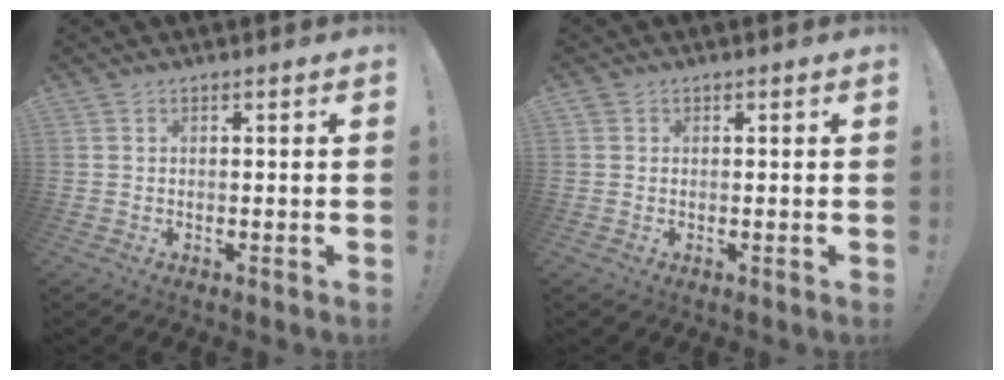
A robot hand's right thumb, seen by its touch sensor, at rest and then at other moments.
{"total": 0.7, "force": [0.4, 0.5, 0.1], "torque": [0.001, 0.001, 0.006]}